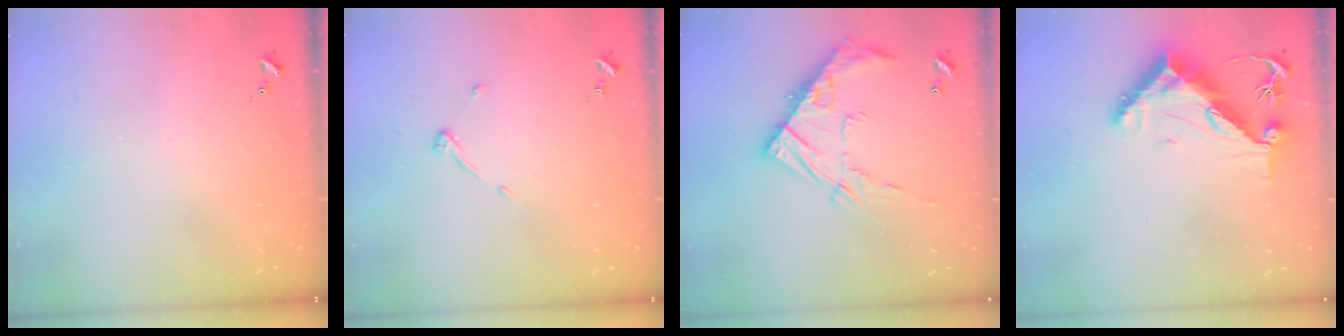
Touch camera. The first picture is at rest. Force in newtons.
{"total": 3.9, "press": 3.9, "slide": 0.5}
{"total": 15.0, "press": 15.0, "slide": 1.0}
{"total": 11.0, "press": 10.9, "slide": 1.0}